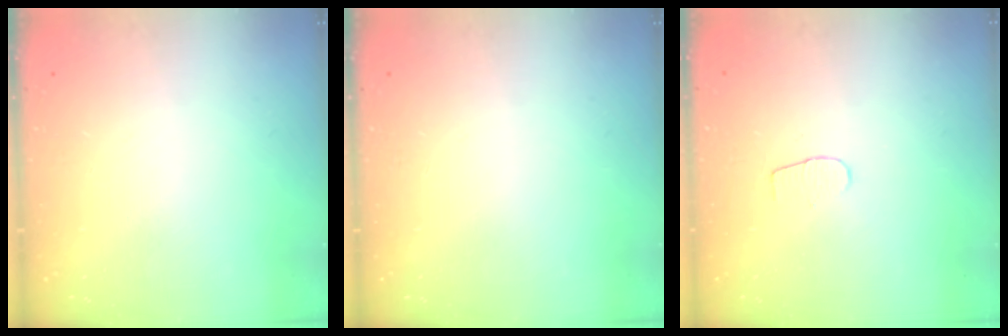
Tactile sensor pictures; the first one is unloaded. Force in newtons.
{"total": 0.0}
{"total": 3.6, "press": 3.6, "slide": 0.4}